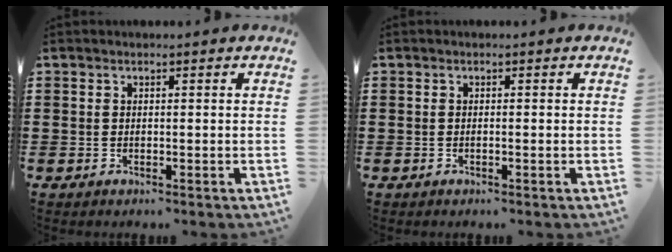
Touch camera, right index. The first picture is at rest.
{"total": 0.5, "force": [-0.3, -0.1, 0.5], "torque": [-0.008, -0.002, -0.005]}